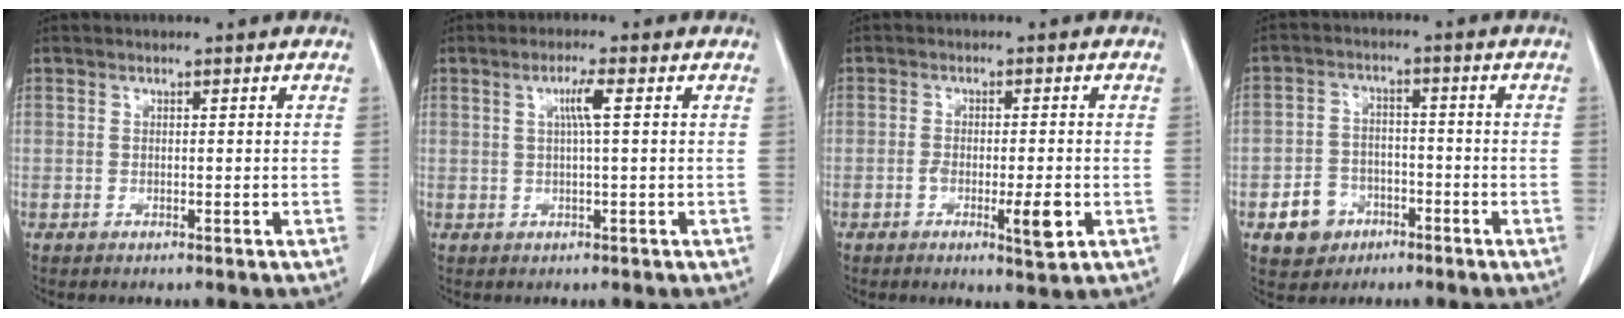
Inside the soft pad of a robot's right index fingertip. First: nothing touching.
{"total": 3.1, "force": [0.7, -0.3, 3.0], "torque": [-0.057, 0.003, 0.013]}
{"total": 4.9, "force": [-1.7, 0.8, 4.5], "torque": [-0.071, -0.005, -0.023]}
{"total": 6.2, "force": [-3.1, 5.1, 1.7], "torque": [-0.033, 0.015, -0.043]}